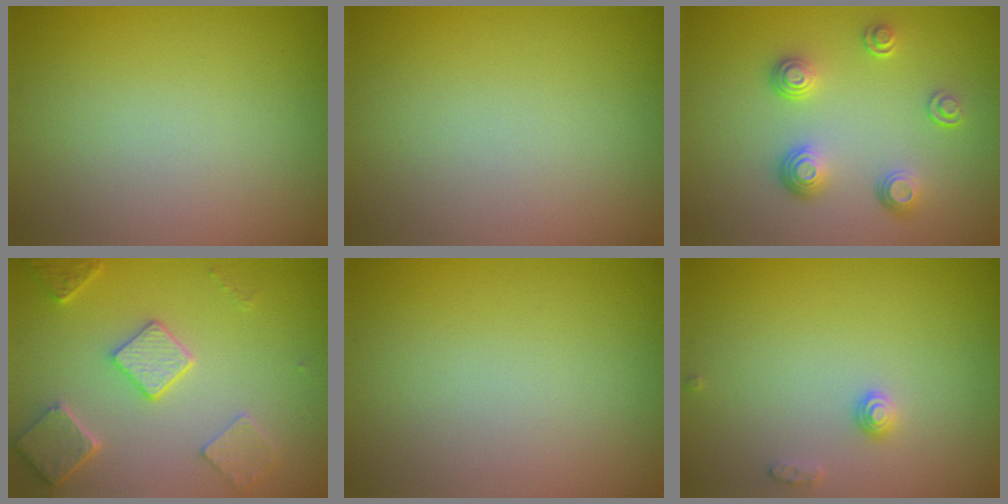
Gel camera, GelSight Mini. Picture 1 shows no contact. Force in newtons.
{"total": 0.0}
{"total": 3.6, "press": 2.6, "slide": 2.4}
{"total": 4.9, "press": 3.8, "slide": 3.1}
{"total": 0.0}
{"total": 1.2, "press": 1.2, "slide": 0.0}